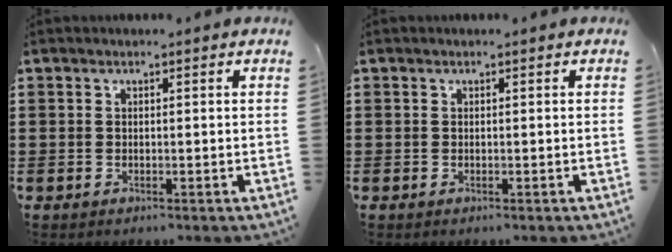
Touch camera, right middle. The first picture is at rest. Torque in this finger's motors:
{"motor_torque": [0.00, 0.00, 0.00, 0.00]}